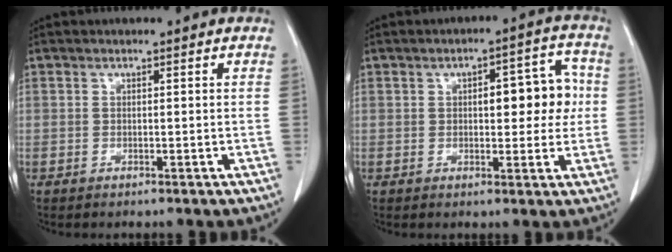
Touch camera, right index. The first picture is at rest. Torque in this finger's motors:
{"motor_torque": [0.65, -0.10, 0.32, 0.08]}